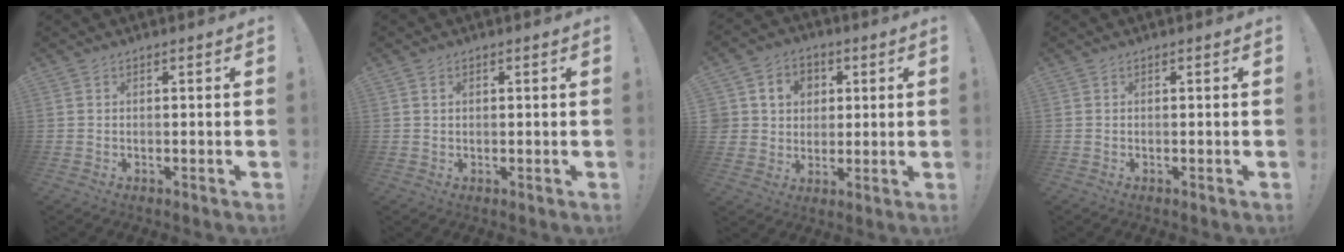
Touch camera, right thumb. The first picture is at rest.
{"total": 1.0, "force": [0.5, 0.6, 0.5], "torque": [-0.009, 0.000, 0.008]}
{"total": 8.3, "force": [1.7, 7.9, 1.7], "torque": [-0.028, -0.006, 0.041]}
{"total": 0.0}